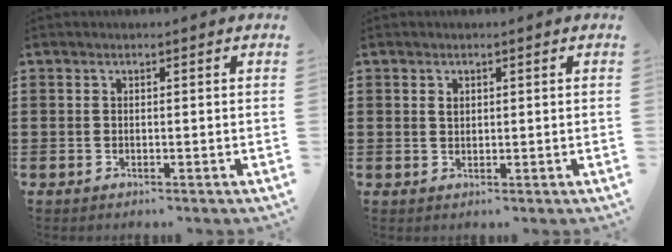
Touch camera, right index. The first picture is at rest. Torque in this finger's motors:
{"motor_torque": [0.04, -0.03, 0.02, 0.04]}